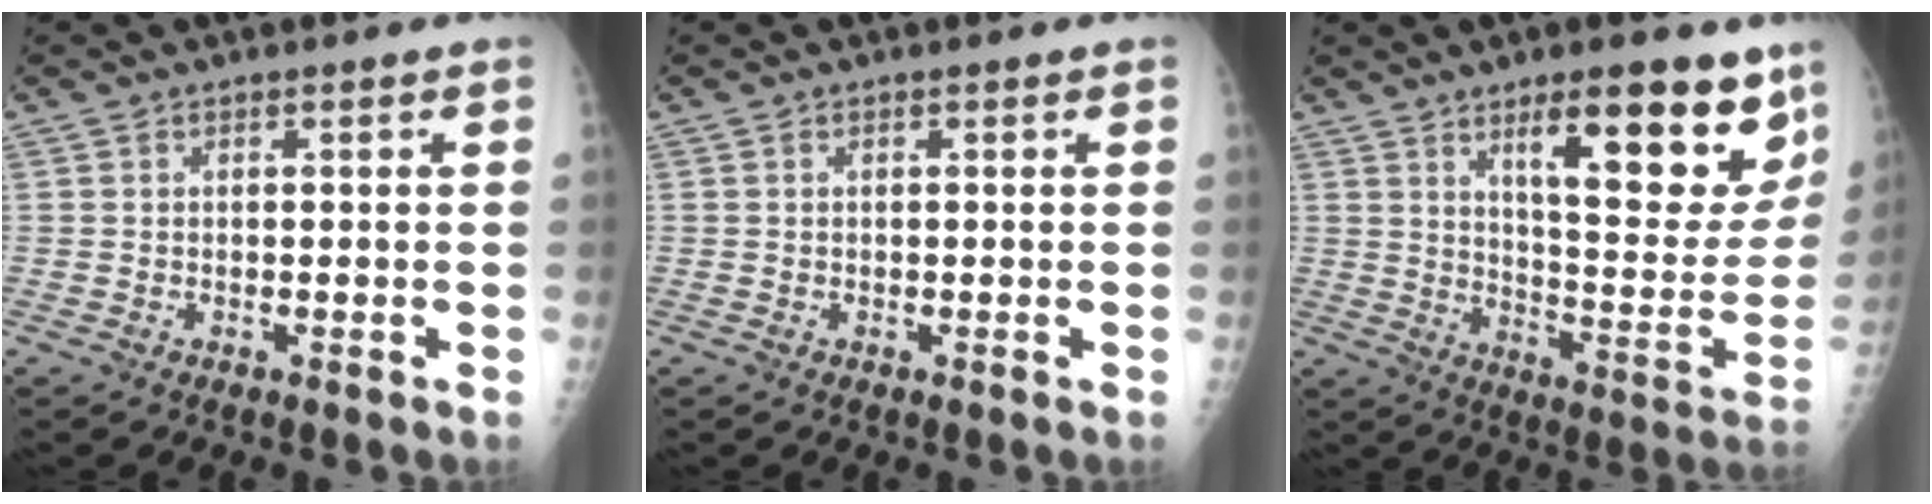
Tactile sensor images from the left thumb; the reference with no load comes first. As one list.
[{"total": 0.0}, {"total": 19.3, "force": [11.6, 5.8, 14.4], "torque": [-0.154, -0.072, 0.177]}]